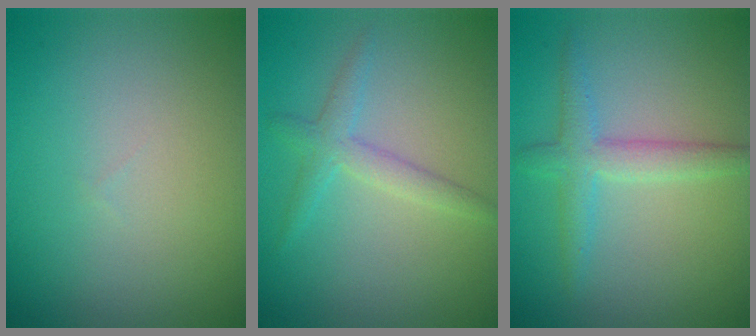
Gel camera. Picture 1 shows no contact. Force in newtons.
{"total": 2.2, "press": 2.2, "slide": 0.1}
{"total": 2.8, "press": 2.8, "slide": 0.1}